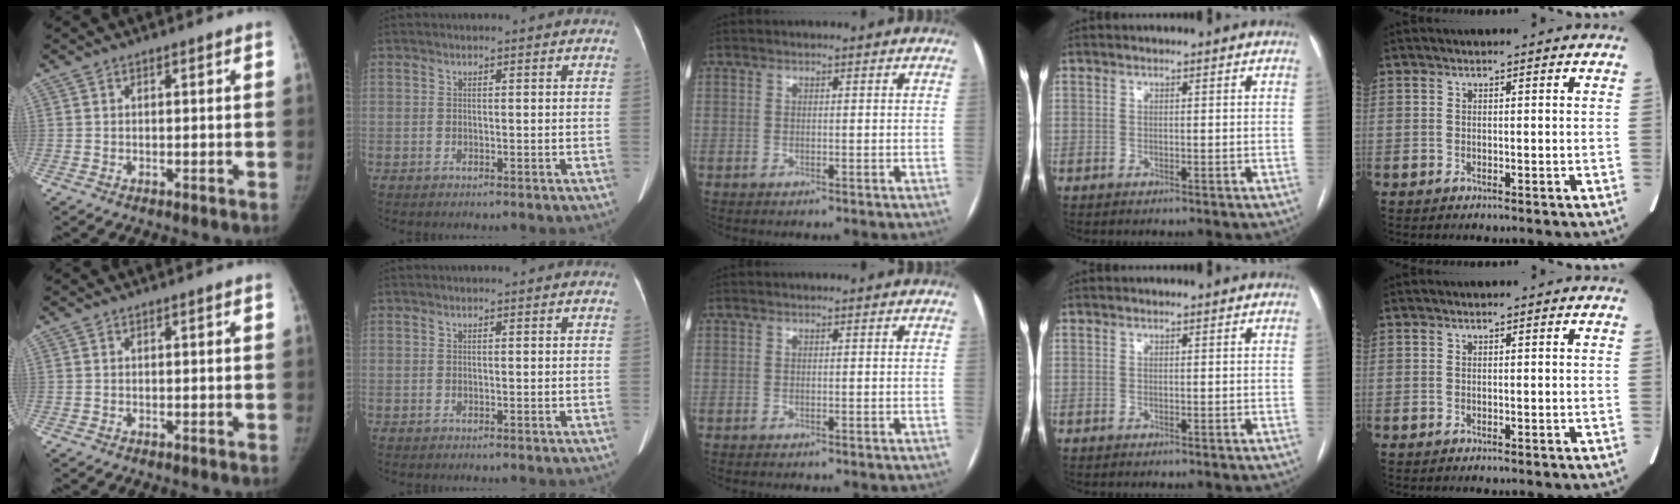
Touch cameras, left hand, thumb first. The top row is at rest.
{}